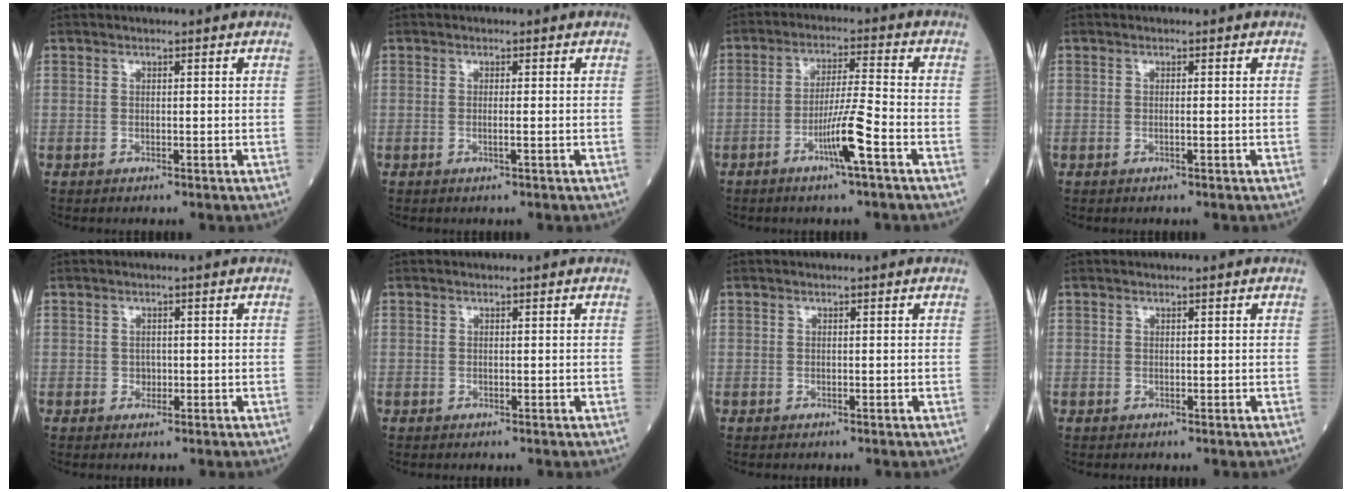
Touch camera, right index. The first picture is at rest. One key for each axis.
{"total": 1.2, "fx": -0.3, "fy": -0.3, "fz": 1.1, "tx": -0.023, "ty": -0.002, "tz": -0.007}
{"total": 7.5, "fx": -3.5, "fy": -0.7, "fz": 6.6, "tx": -0.128, "ty": -0.004, "tz": -0.066}
{"total": 0.7, "fx": -0.2, "fy": -0.2, "fz": 0.7, "tx": -0.014, "ty": 0.000, "tz": -0.004}
{"total": 1.1, "fx": -0.2, "fy": 0.8, "fz": 0.6, "tx": -0.009, "ty": 0.001, "tz": -0.001}
{"total": 0.0}
{"total": 0.0}
{"total": 0.0}